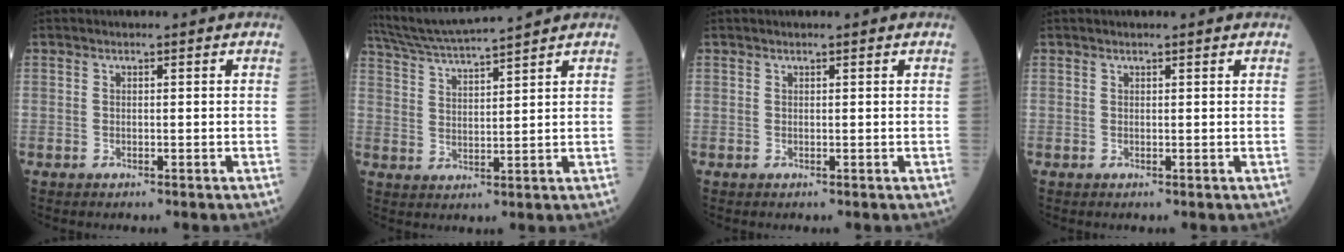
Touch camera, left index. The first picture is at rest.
{"total": 10.6, "force": [9.8, -1.3, 3.7], "torque": [-0.077, 0.022, 0.174]}
{"total": 1.0, "force": [0.9, 0.0, 0.4], "torque": [-0.007, 0.009, 0.015]}
{"total": 1.6, "force": [1.5, 0.2, 0.6], "torque": [-0.009, 0.012, 0.020]}